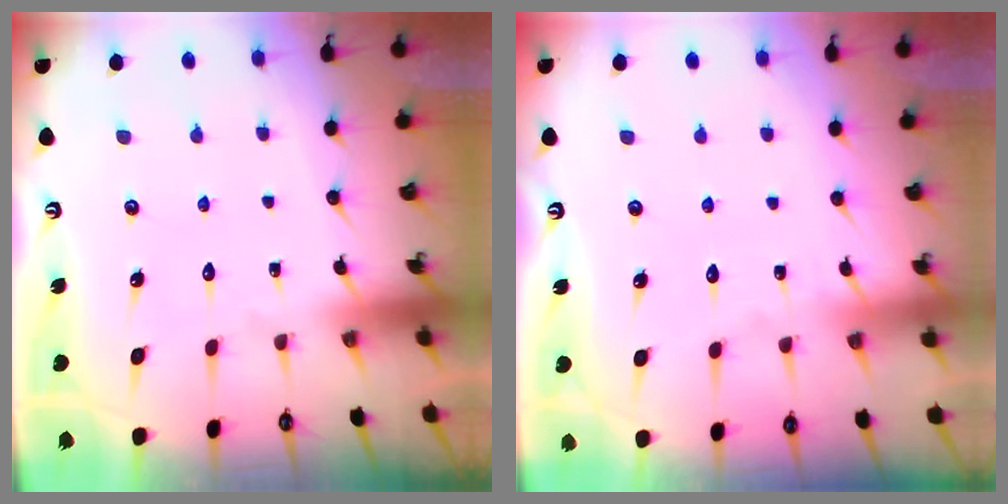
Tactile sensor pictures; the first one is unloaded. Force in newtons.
{"total": 2.4, "press": 2.4, "slide": 0.3}